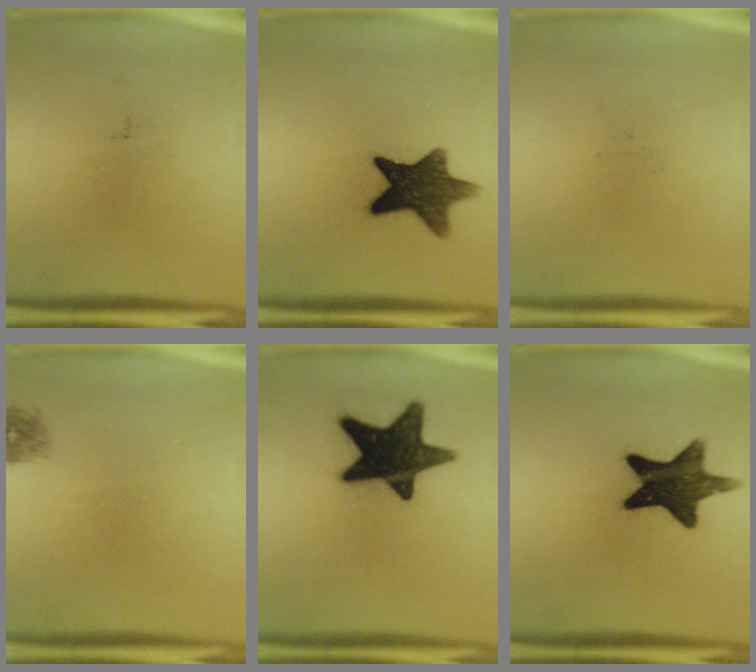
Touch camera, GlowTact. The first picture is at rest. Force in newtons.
{"total": 12.5}
{"total": 0.0}
{"total": 1.1}
{"total": 17.7}
{"total": 14.5}